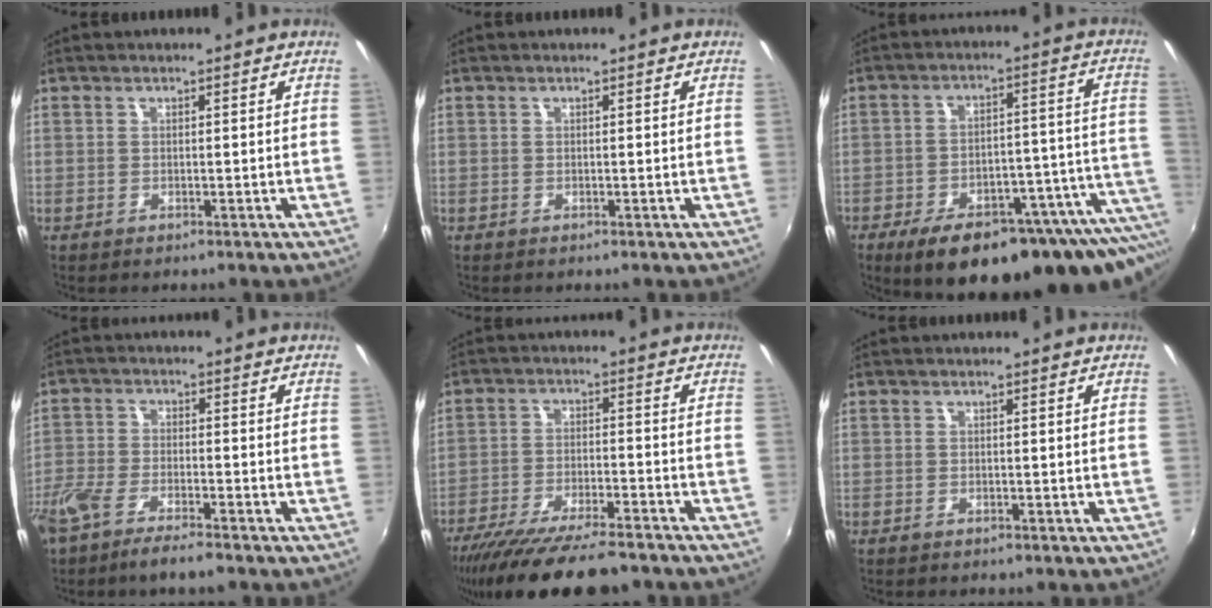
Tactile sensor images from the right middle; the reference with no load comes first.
{"total": 0.0}
{"total": 27.0, "force": [-20.0, 8.9, 15.7], "torque": [-0.204, -0.018, -0.258]}
{"total": 7.8, "force": [-6.0, 1.6, 4.8], "torque": [-0.118, -0.021, -0.119]}
{"total": 17.0, "force": [-14.1, 3.0, 8.9], "torque": [-0.177, -0.038, -0.225]}
{"total": 0.0}